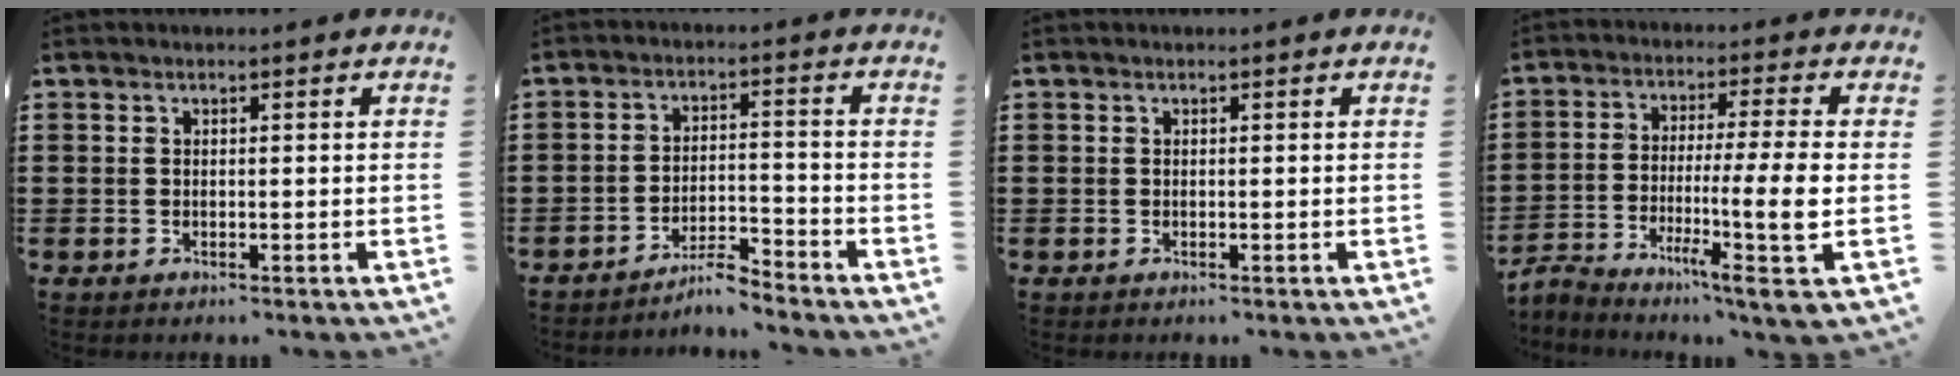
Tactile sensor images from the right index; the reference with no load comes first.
{"total": 4.6, "force": [-4.4, 0.3, 1.3], "torque": [-0.027, 0.003, -0.088]}
{"total": 0.0}
{"total": 9.1, "force": [-1.9, 0.2, 9.0], "torque": [-0.171, -0.011, -0.041]}